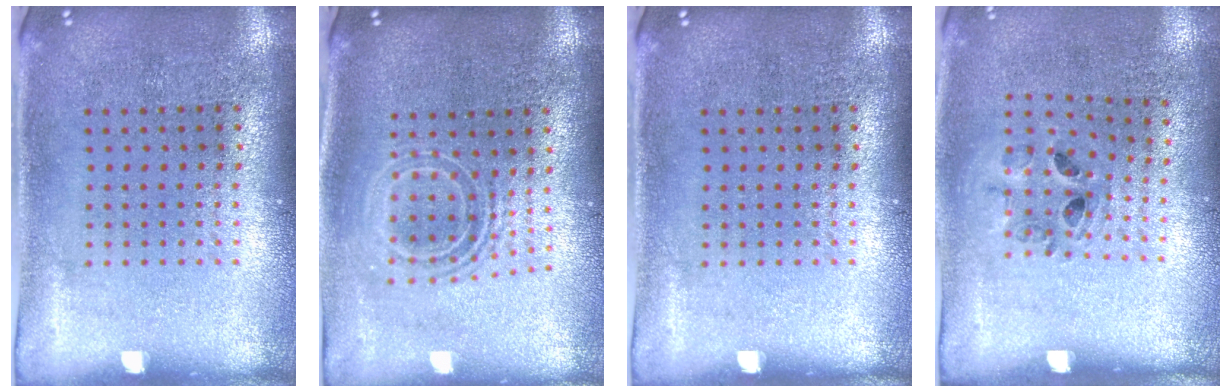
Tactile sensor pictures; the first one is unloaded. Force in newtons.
{"total": 1.6, "press": 1.3, "slide": 0.9}
{"total": 0.0}
{"total": 0.9, "press": 0.8, "slide": 0.2}